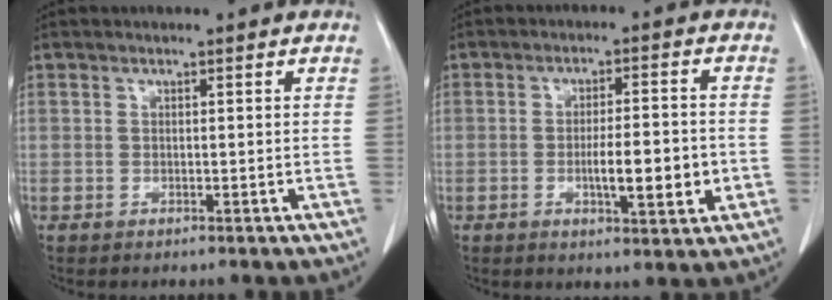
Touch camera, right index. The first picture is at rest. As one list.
[{"total": 7.8, "force": [-1.8, 1.5, 7.5], "torque": [-0.121, -0.001, -0.022]}]